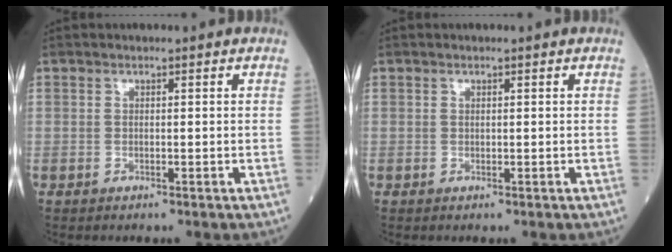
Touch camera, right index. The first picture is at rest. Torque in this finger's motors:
{"motor_torque": [0.24, 0.02, 0.03, 0.01]}